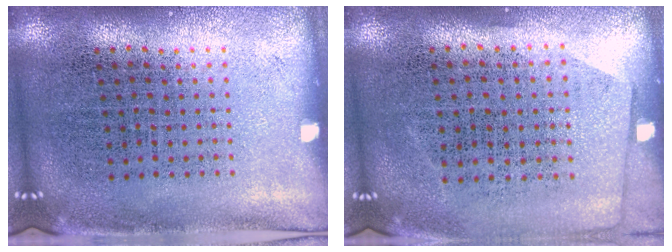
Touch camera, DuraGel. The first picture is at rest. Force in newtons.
{"total": 0.5, "press": 0.0, "slide": 0.5}